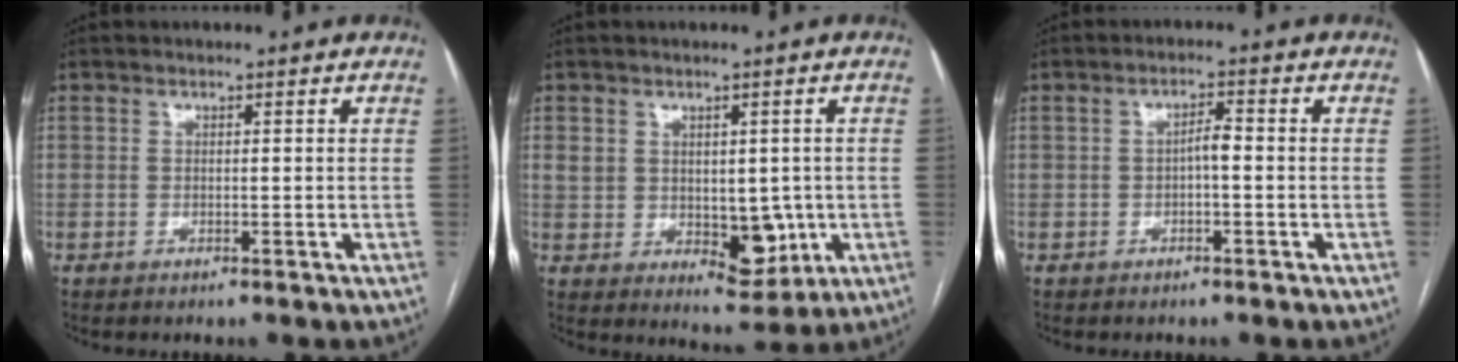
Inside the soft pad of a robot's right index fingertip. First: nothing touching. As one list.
[{"total": 7.6, "force": [-0.1, 5.0, 5.7], "torque": [-0.068, 0.002, 0.019]}, {"total": 2.3, "force": [-0.3, 0.6, 2.2], "torque": [-0.036, 0.008, -0.005]}]